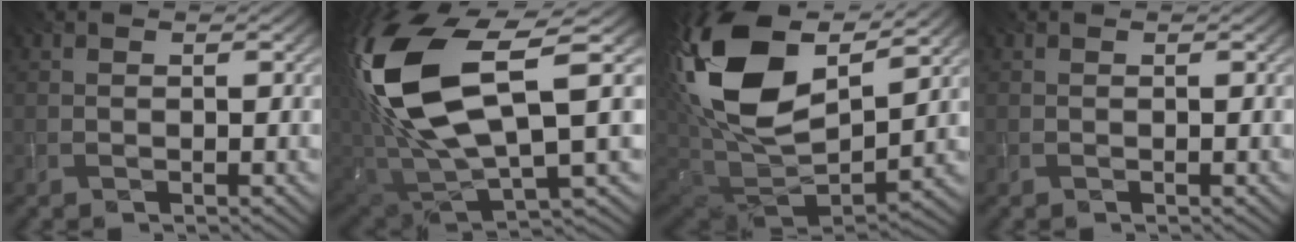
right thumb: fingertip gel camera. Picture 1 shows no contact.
{"total": 16.8, "force": [3.7, 7.8, 14.4], "torque": [-0.340, -0.002, 0.079]}
{"total": 19.9, "force": [7.3, 11.4, 14.6], "torque": [-0.341, 0.015, 0.137]}
{"total": 0.0}